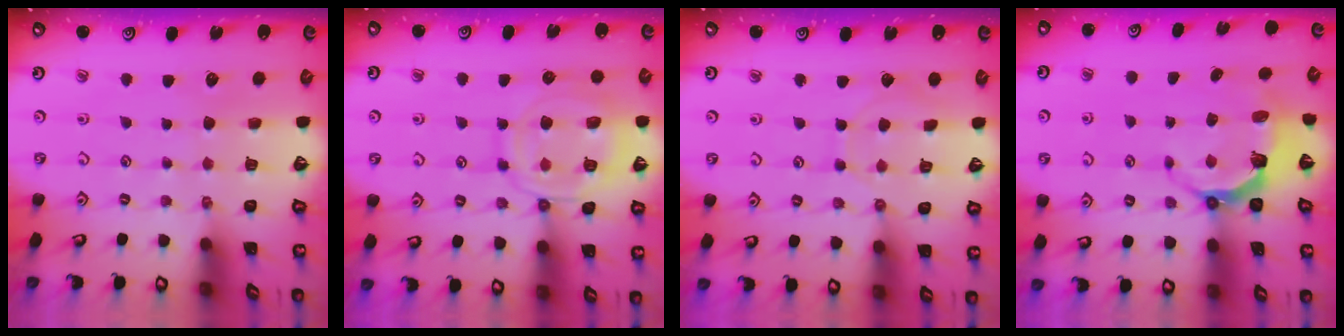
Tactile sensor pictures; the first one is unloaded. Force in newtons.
{"total": 12.4, "press": 12.3, "slide": 1.2}
{"total": 7.0, "press": 7.0, "slide": 0.8}
{"total": 5.0, "press": 3.4, "slide": 3.6}